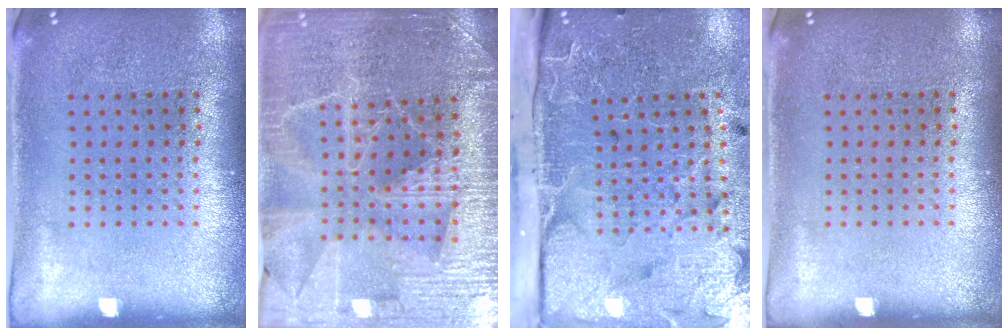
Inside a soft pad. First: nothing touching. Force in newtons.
{"total": 3.8, "press": 3.7, "slide": 0.9}
{"total": 4.8, "press": 3.9, "slide": 2.8}
{"total": 0.0}